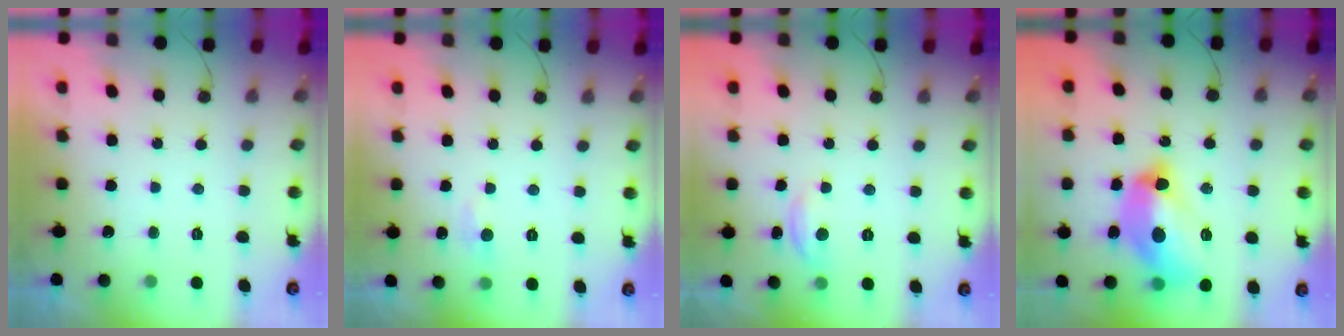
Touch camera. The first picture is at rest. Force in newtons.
{"total": 5.3, "press": 5.2, "slide": 0.7}
{"total": 4.5, "press": 4.5, "slide": 0.3}
{"total": 15.8, "press": 15.7, "slide": 1.7}